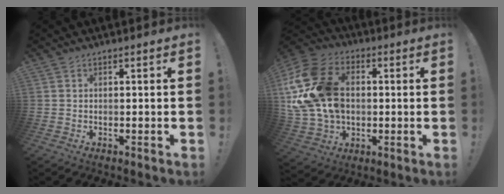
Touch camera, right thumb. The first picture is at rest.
{"total": 22.7, "force": [3.0, 16.9, 14.9], "torque": [-0.256, 0.000, 0.064]}